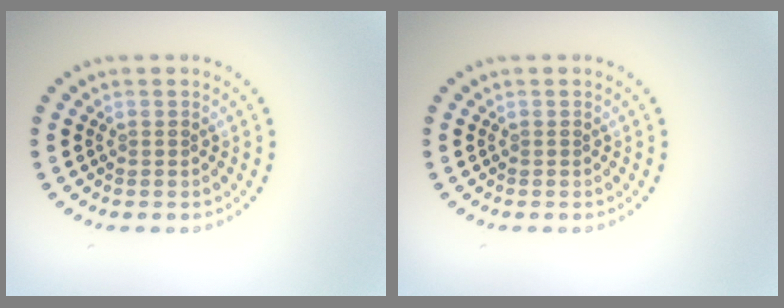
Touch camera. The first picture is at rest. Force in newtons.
{"total": 0.0}